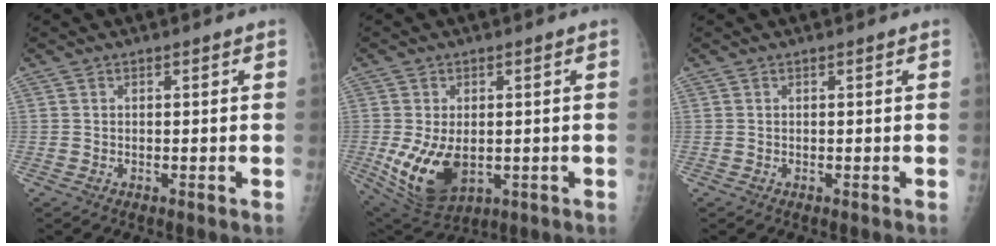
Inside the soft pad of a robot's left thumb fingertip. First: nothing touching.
{"total": 11.6, "force": [-2.0, 7.2, 8.9], "torque": [-0.157, -0.011, -0.012]}
{"total": 0.0}